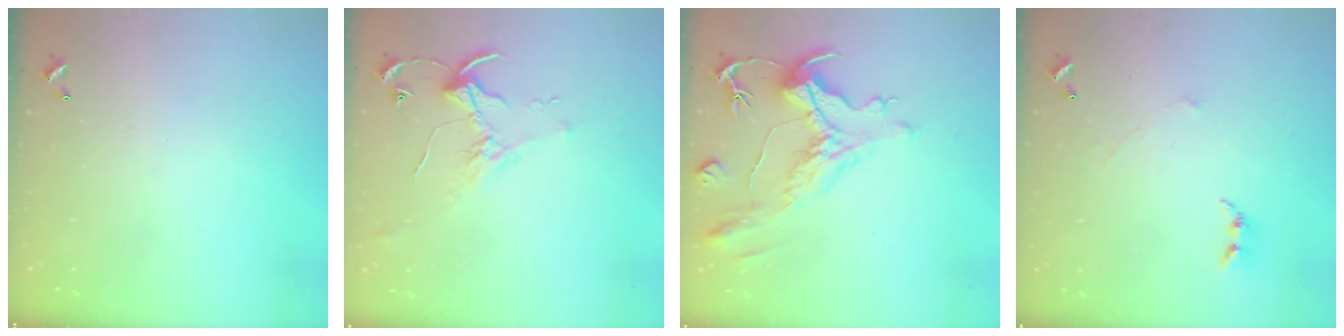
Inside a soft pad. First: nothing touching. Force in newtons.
{"total": 2.1, "press": 2.1, "slide": 0.1}
{"total": 1.9, "press": 0.9, "slide": 1.7}
{"total": 0.7, "press": 0.6, "slide": 0.5}